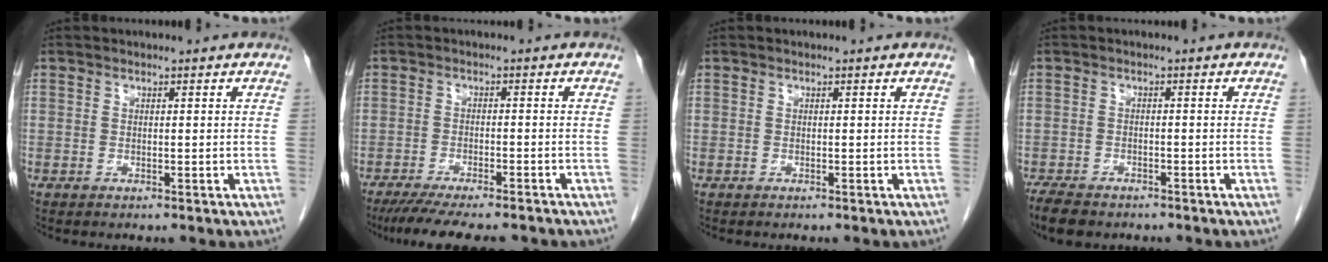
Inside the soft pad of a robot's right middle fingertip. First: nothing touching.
{"total": 12.7, "force": [-10.9, 1.9, 6.2], "torque": [-0.098, -0.023, -0.156]}
{"total": 0.0}
{"total": 5.9, "force": [-4.8, 2.3, 2.5], "torque": [-0.043, -0.009, -0.076]}